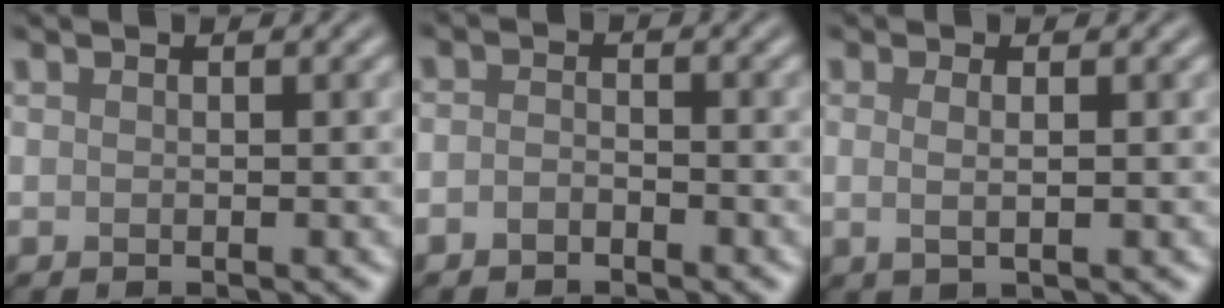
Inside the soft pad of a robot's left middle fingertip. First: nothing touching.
{"total": 1.3, "force": [-0.9, 0.7, 0.6], "torque": [-0.011, 0.002, -0.020]}
{"total": 1.6, "force": [0.2, 0.5, 1.5], "torque": [-0.025, -0.003, 0.000]}